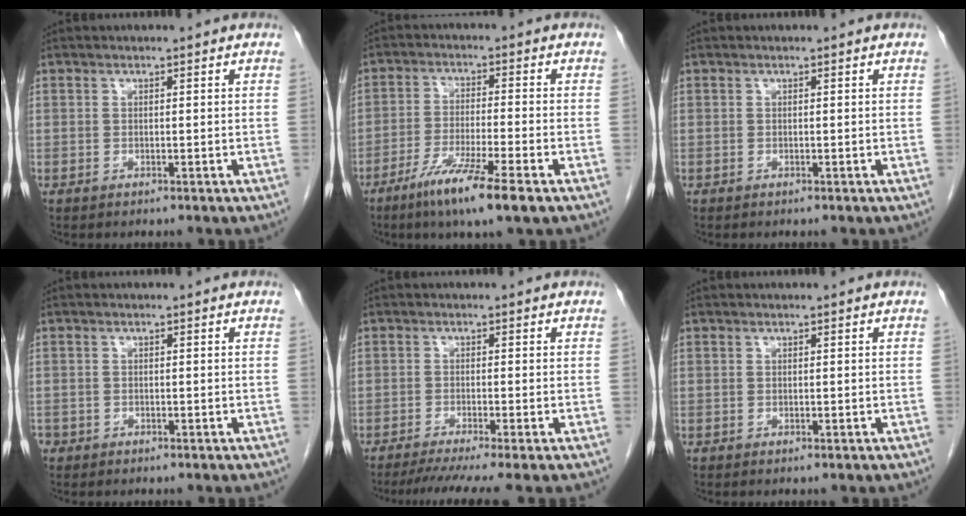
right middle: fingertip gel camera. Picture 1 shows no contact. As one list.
[{"total": 9.6, "force": [-5.8, -0.2, 7.7], "torque": [-0.144, -0.026, -0.101]}, {"total": 0.0}, {"total": 1.3, "force": [-0.7, 1.0, 0.2], "torque": [-0.008, 0.003, -0.014]}, {"total": 7.3, "force": [-5.9, -0.9, 4.2], "torque": [-0.055, -0.019, -0.093]}, {"total": 0.0}]